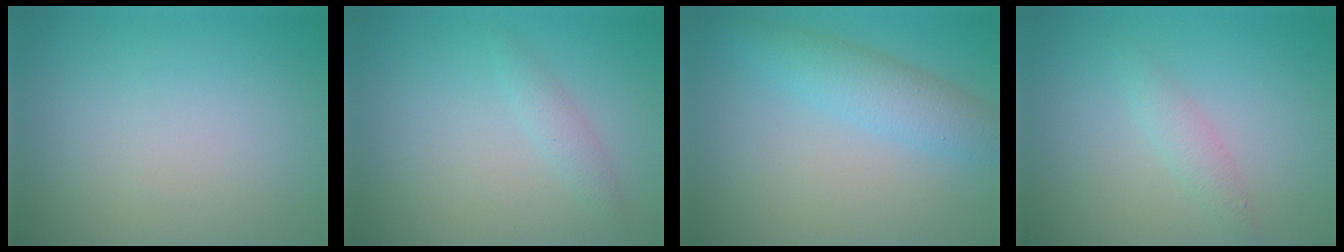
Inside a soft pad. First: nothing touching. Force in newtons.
{"total": 1.3, "press": 1.3, "slide": 0.0}
{"total": 3.7, "press": 3.7, "slide": 0.1}
{"total": 1.6, "press": 1.6, "slide": 0.1}